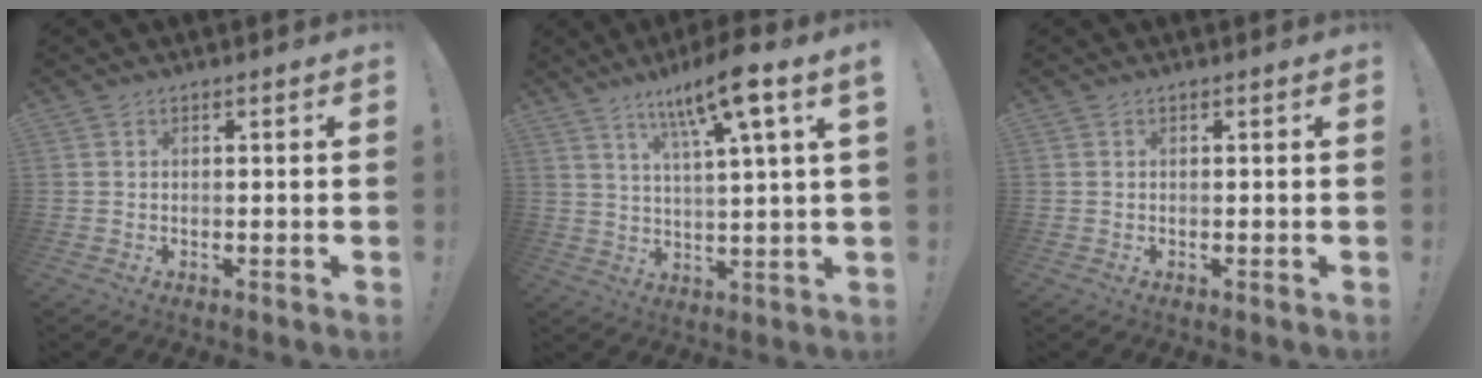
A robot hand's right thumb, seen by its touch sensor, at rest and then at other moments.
{"total": 11.9, "force": [6.7, 0.3, 9.8], "torque": [-0.165, -0.031, 0.097]}
{"total": 0.0}